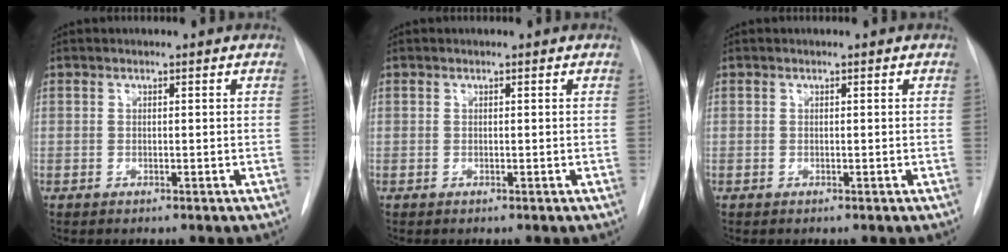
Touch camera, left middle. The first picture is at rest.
{"total": 0.0}
{"total": 0.0}